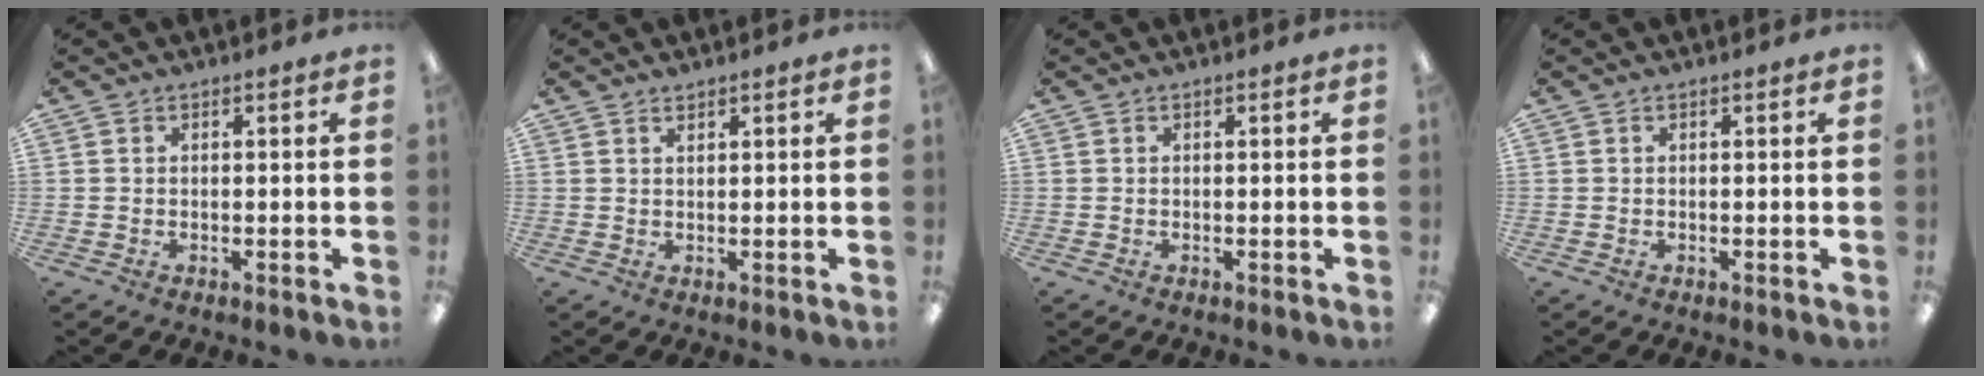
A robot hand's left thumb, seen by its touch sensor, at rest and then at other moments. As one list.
[{"total": 1.1, "force": [1.0, 0.3, 0.2], "torque": [-0.006, -0.002, 0.020]}, {"total": 0.0}, {"total": 0.0}]